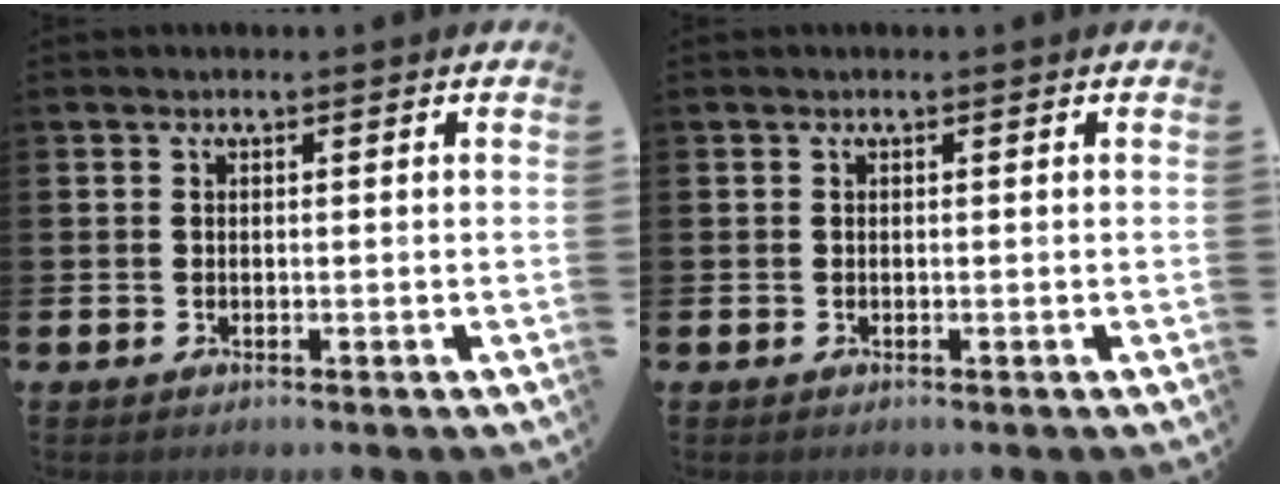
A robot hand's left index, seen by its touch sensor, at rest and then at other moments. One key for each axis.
{"total": 0.0}